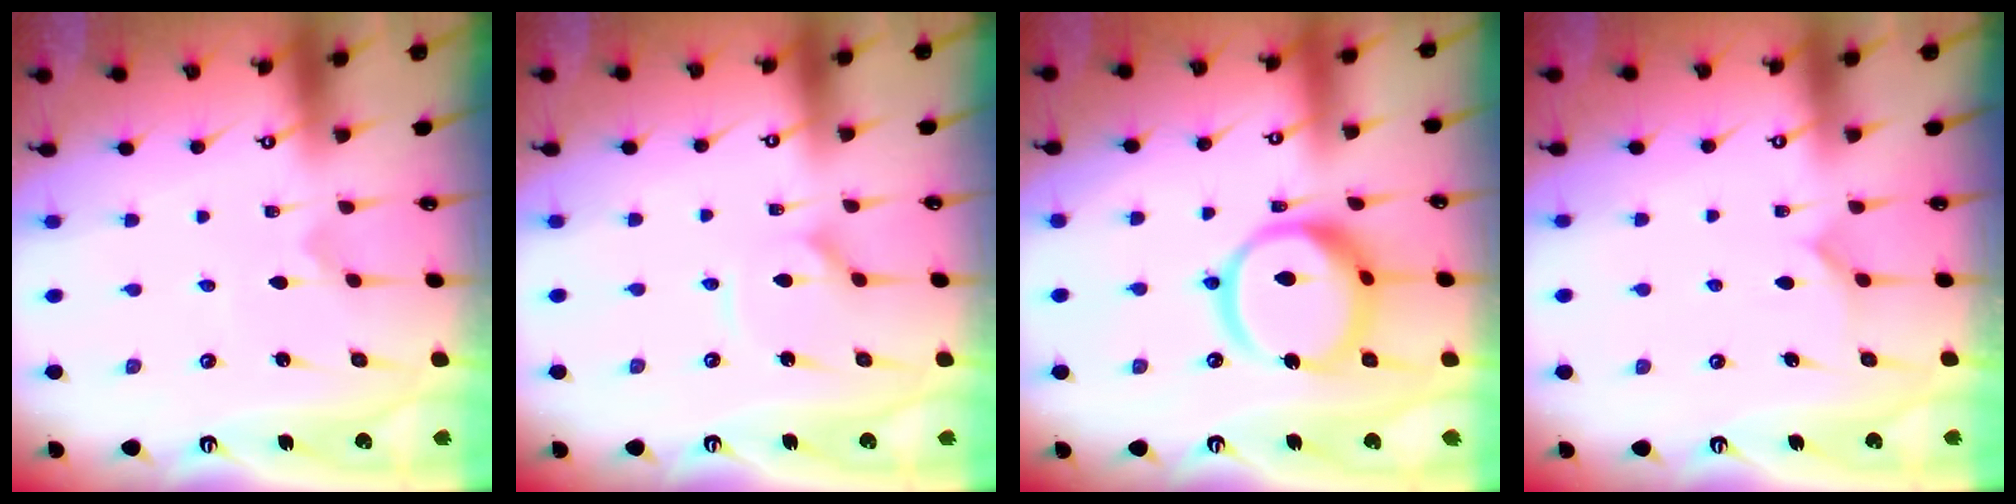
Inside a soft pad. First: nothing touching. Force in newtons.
{"total": 3.1, "press": 3.1, "slide": 0.3}
{"total": 17.3, "press": 17.2, "slide": 1.8}
{"total": 3.9, "press": 3.9, "slide": 0.4}